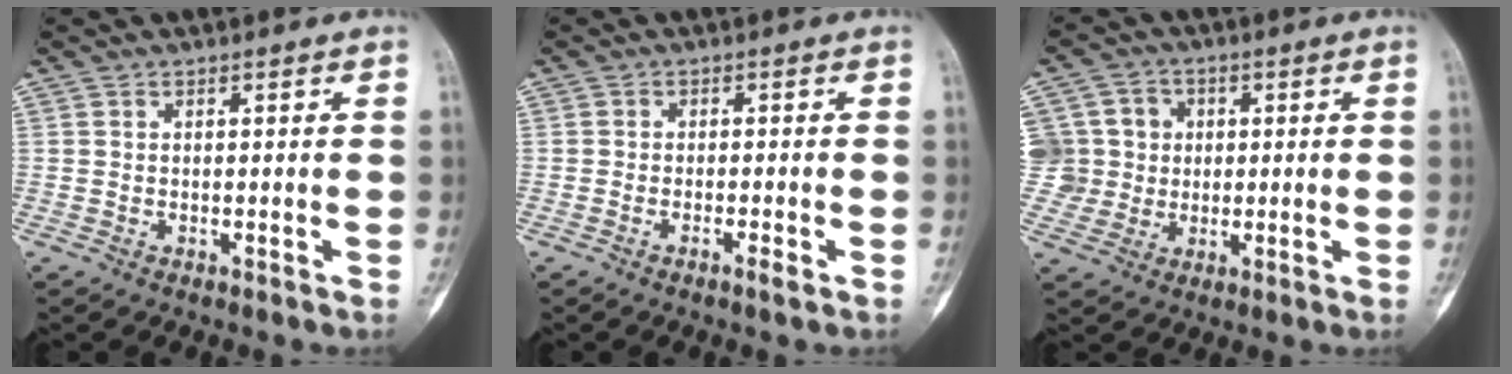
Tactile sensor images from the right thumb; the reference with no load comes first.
{"total": 1.6, "force": [-1.0, 0.1, 1.3], "torque": [-0.027, 0.003, -0.020]}
{"total": 9.1, "force": [1.3, 8.9, 1.6], "torque": [0.004, 0.017, 0.025]}